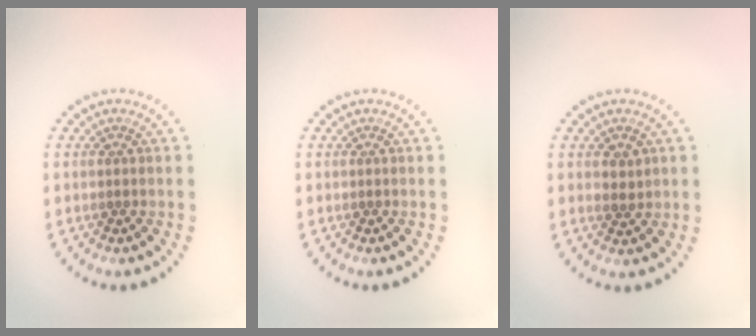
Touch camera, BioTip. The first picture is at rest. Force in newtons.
{"total": 0.0}
{"total": 1.0, "press": 0.9, "slide": 0.3}